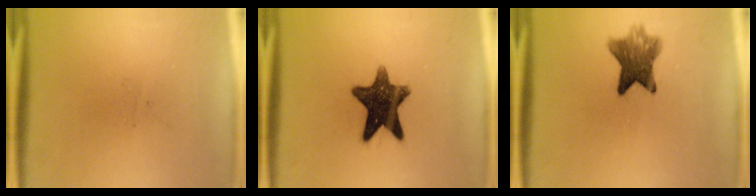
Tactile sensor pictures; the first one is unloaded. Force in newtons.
{"total": 12.6}
{"total": 7.0}